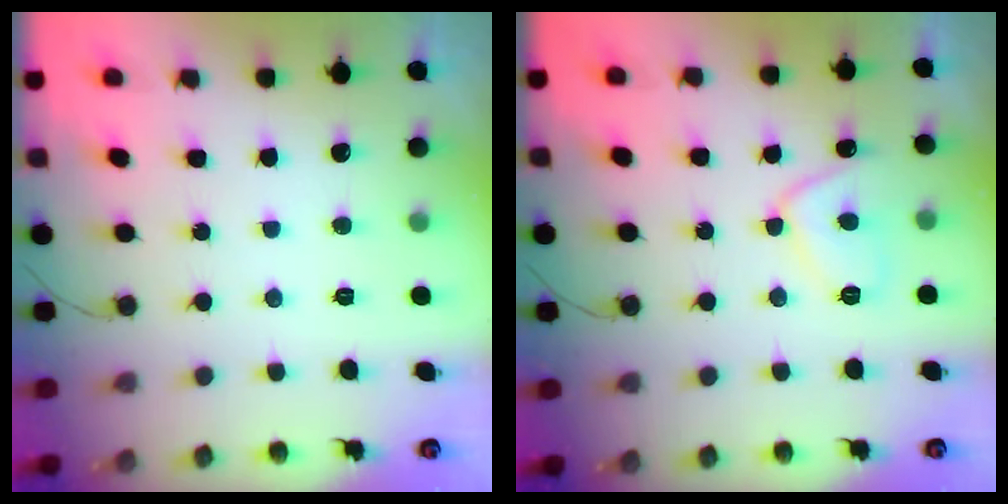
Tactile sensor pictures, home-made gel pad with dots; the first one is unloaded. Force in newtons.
{"total": 8.3, "press": 8.2, "slide": 1.1}